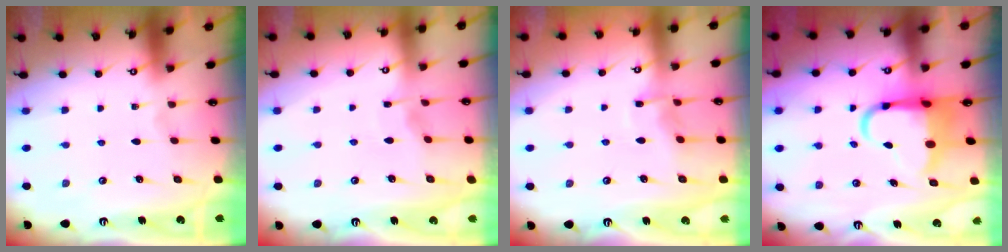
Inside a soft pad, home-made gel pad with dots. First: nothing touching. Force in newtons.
{"total": 2.7, "press": 2.6, "slide": 0.4}
{"total": 5.7, "press": 5.7, "slide": 0.7}
{"total": 8.2, "press": 7.9, "slide": 2.0}